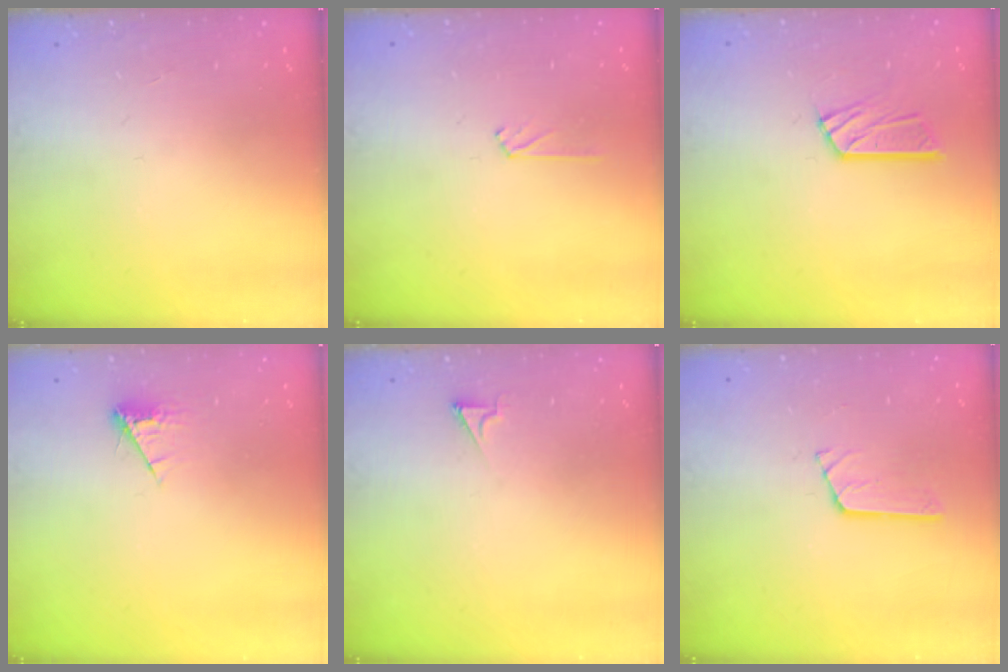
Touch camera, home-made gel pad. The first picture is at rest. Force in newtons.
{"total": 2.5, "press": 2.5, "slide": 0.3}
{"total": 9.0, "press": 9.0, "slide": 0.8}
{"total": 4.7, "press": 4.7, "slide": 0.5}
{"total": 2.1, "press": 2.1, "slide": 0.3}
{"total": 3.1, "press": 3.1, "slide": 0.1}